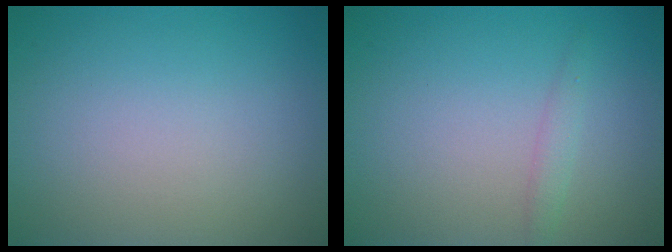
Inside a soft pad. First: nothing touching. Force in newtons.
{"total": 1.0, "press": 1.0, "slide": 0.0}